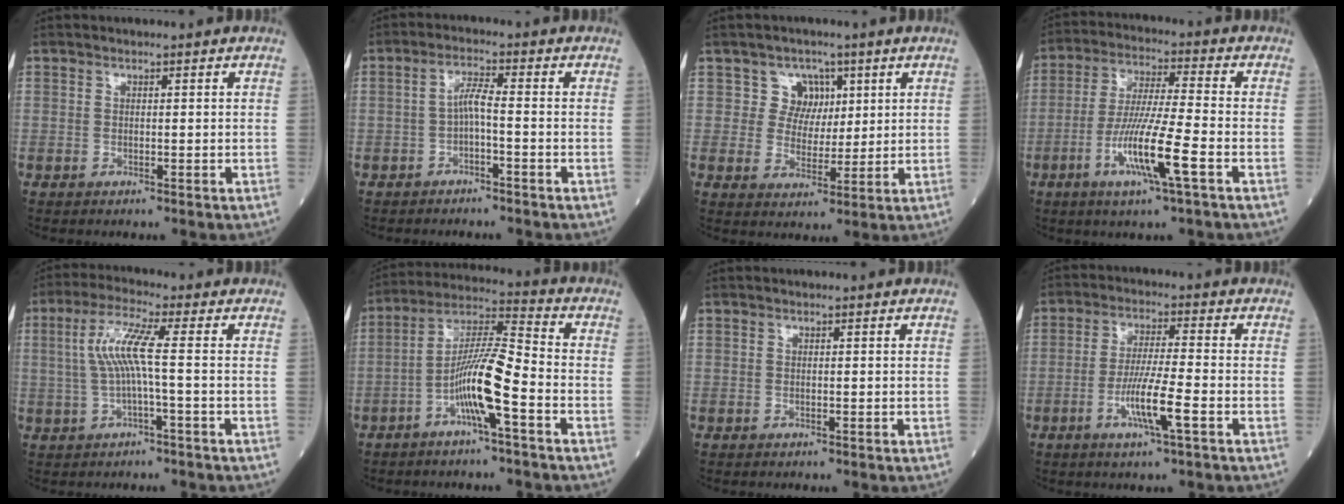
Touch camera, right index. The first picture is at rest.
{"total": 3.0, "force": [-1.0, 0.3, 2.9], "torque": [-0.056, 0.010, -0.019]}
{"total": 5.0, "force": [2.1, 4.4, 0.8], "torque": [-0.004, 0.009, 0.036]}
{"total": 11.0, "force": [-4.2, -0.1, 10.2], "torque": [-0.200, -0.012, -0.079]}
{"total": 6.5, "force": [0.2, 0.1, 6.5], "torque": [-0.139, 0.020, 0.004]}
{"total": 10.3, "force": [-3.9, 0.2, 9.5], "torque": [-0.187, 0.012, -0.076]}
{"total": 0.0}
{"total": 7.4, "force": [-2.8, -0.2, 6.8], "torque": [-0.131, -0.007, -0.052]}